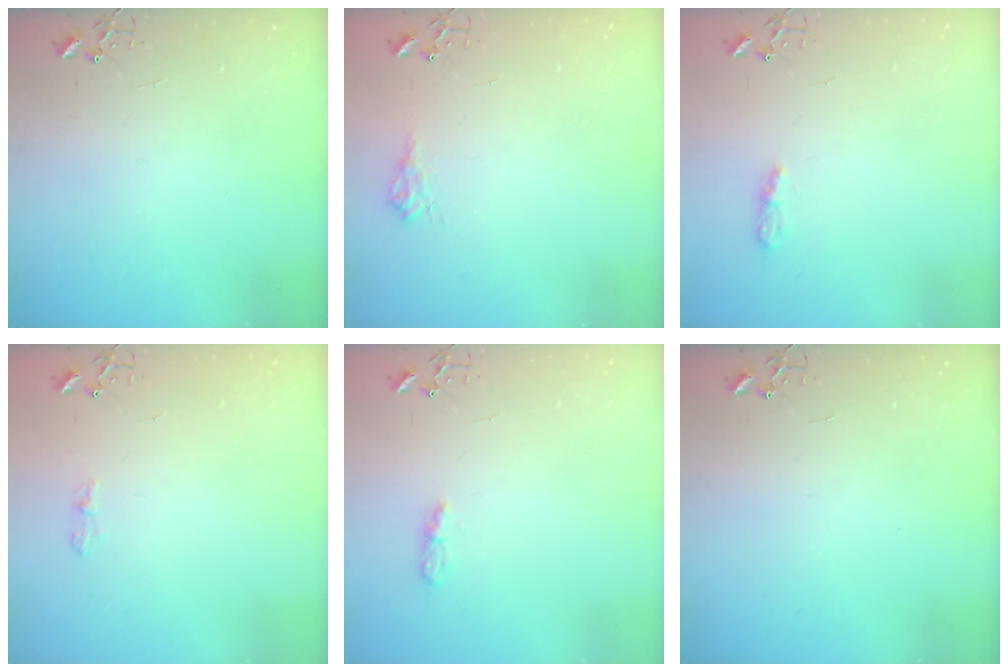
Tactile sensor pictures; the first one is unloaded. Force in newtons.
{"total": 8.5, "press": 8.5, "slide": 0.8}
{"total": 6.1, "press": 6.1, "slide": 0.5}
{"total": 6.1, "press": 6.1, "slide": 0.6}
{"total": 6.1, "press": 6.1, "slide": 0.5}
{"total": 0.0}